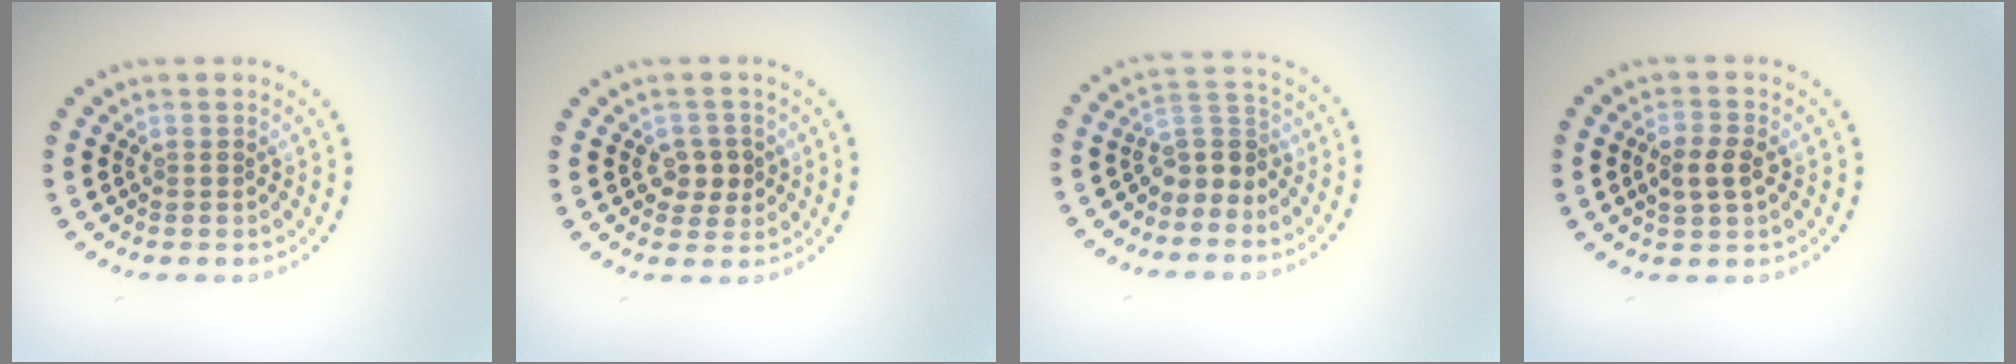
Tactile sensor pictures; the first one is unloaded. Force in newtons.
{"total": 2.2, "press": 2.2, "slide": 0.5}
{"total": 2.9, "press": 2.5, "slide": 1.6}
{"total": 2.4, "press": 2.4, "slide": 0.3}